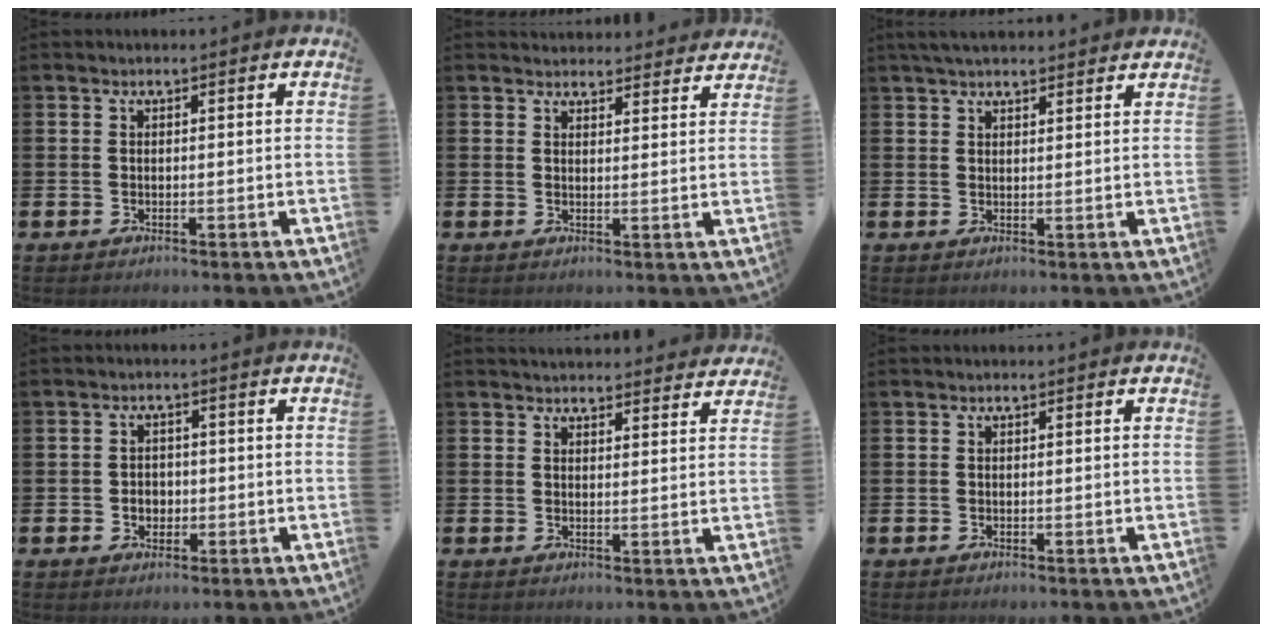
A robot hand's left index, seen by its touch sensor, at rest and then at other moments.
{"total": 3.3, "force": [3.3, 0.6, -0.1], "torque": [0.006, -0.019, 0.058]}
{"total": 3.3, "force": [3.1, 0.6, 0.9], "torque": [-0.024, -0.006, 0.057]}
{"total": 2.3, "force": [-0.5, 2.0, 1.1], "torque": [-0.007, -0.001, -0.016]}
{"total": 3.4, "force": [3.4, 0.6, 0.0], "torque": [0.003, -0.021, 0.061]}
{"total": 0.0}